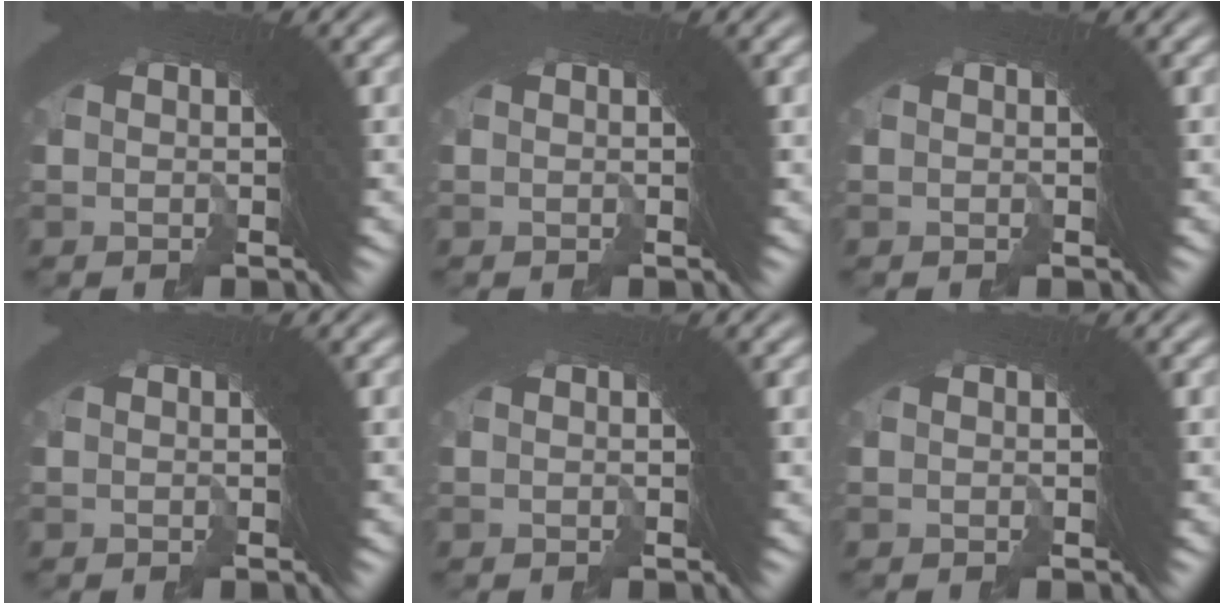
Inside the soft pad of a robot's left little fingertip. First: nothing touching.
{"total": 0.0}
{"total": 0.0}
{"total": 0.0}
{"total": 0.0}
{"total": 0.0}